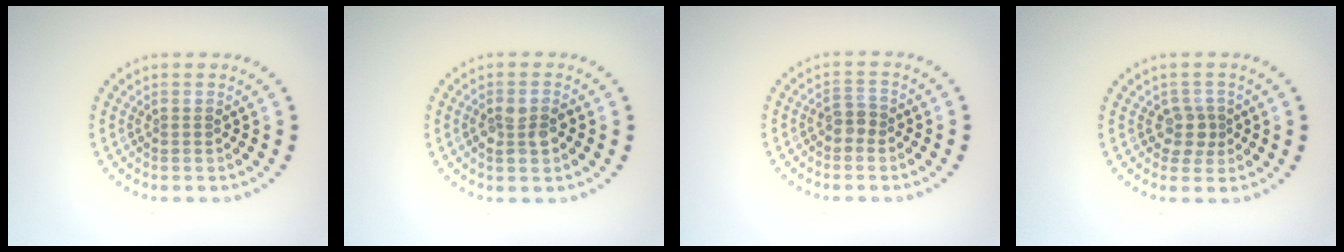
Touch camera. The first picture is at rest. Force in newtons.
{"total": 2.5, "press": 2.4, "slide": 0.4}
{"total": 1.5, "press": 1.3, "slide": 0.7}
{"total": 2.1, "press": 1.7, "slide": 1.3}